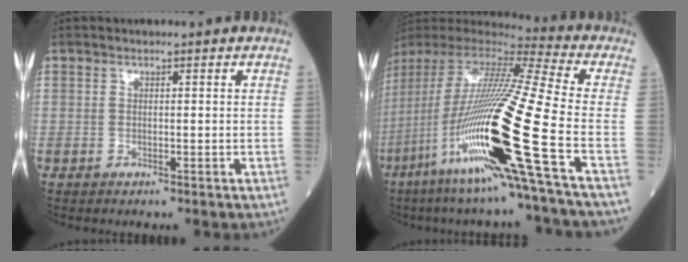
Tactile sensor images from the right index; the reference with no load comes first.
{"total": 28.1, "force": [-9.6, -0.3, 26.4], "torque": [-0.513, -0.052, -0.187]}